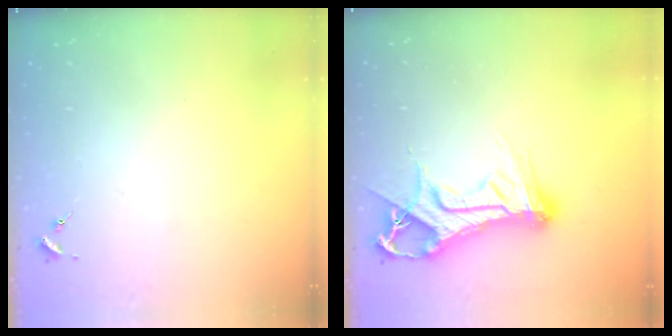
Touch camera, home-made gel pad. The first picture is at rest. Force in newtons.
{"total": 15.2, "press": 15.1, "slide": 1.4}